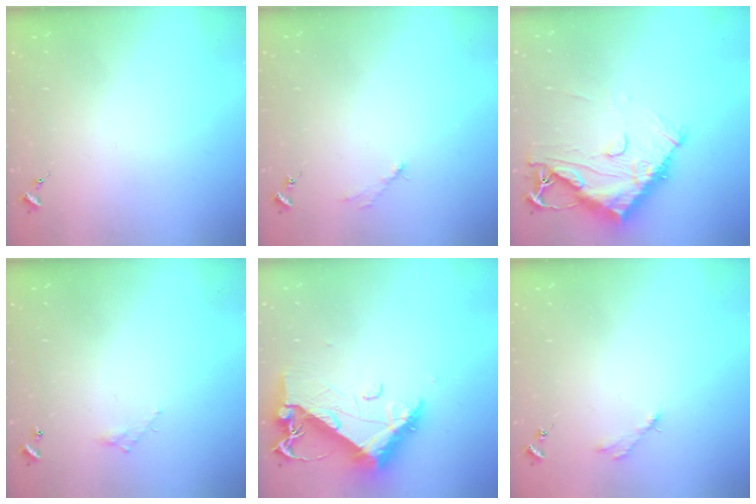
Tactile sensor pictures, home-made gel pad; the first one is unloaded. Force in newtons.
{"total": 2.6, "press": 2.6, "slide": 0.3}
{"total": 14.7, "press": 14.6, "slide": 1.5}
{"total": 3.5, "press": 3.5, "slide": 0.2}
{"total": 13.1, "press": 13.1, "slide": 1.4}
{"total": 2.8, "press": 2.8, "slide": 0.4}